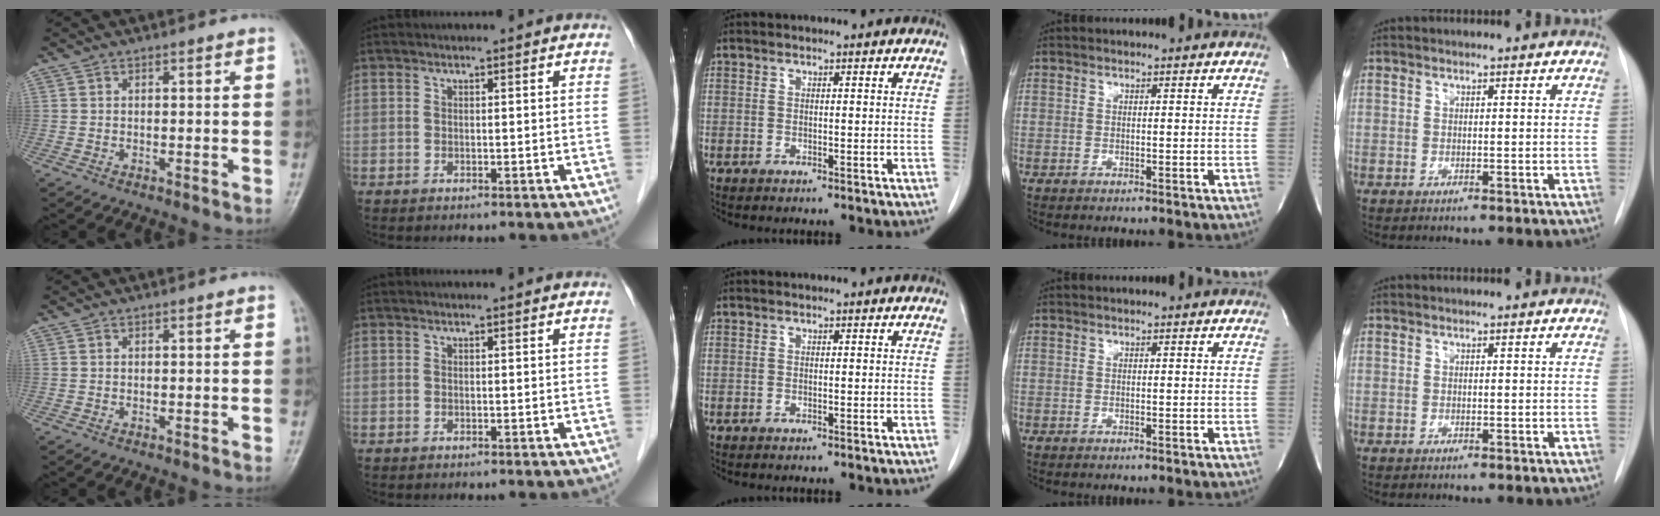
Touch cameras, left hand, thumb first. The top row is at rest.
{}